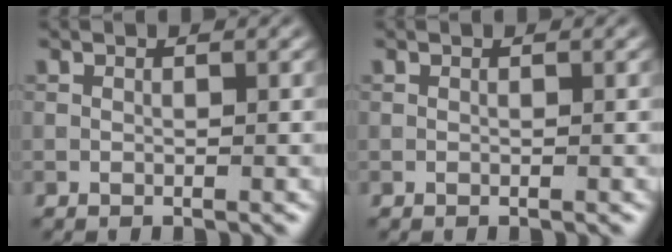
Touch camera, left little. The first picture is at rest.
{"total": 0.0}